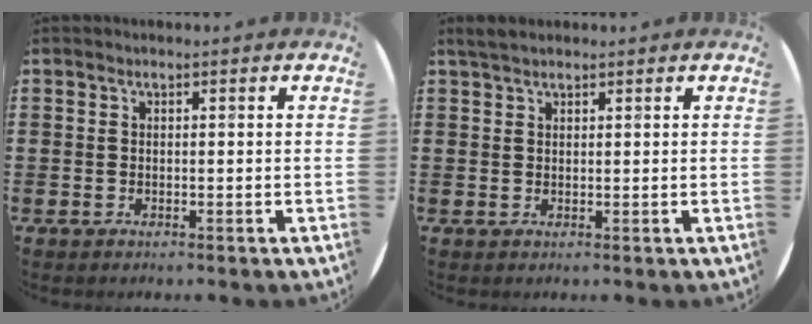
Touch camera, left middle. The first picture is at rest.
{"total": 1.8, "force": [1.6, 0.5, 0.6], "torque": [-0.015, 0.005, 0.030]}